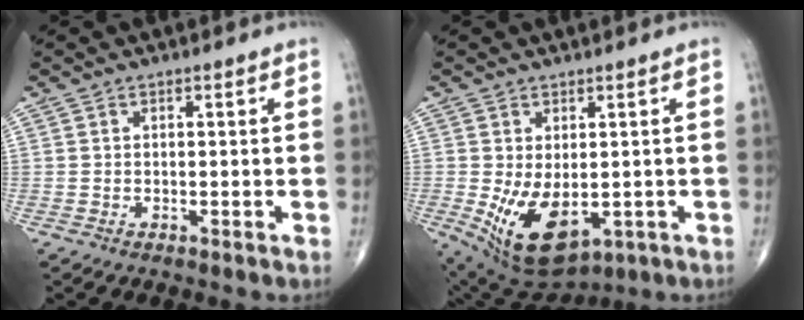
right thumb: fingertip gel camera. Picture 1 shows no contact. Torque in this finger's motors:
{"motor_torque": [0.43, 0.42, 0.68, 0.31, 0.39]}